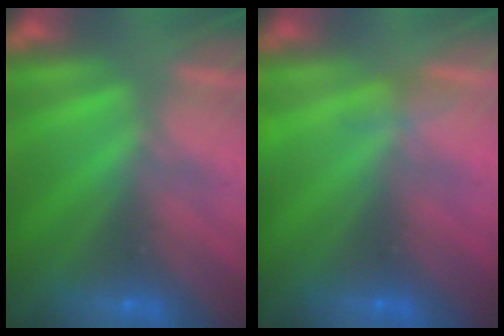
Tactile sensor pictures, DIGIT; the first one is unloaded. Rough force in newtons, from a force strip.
{"total": 3.3}